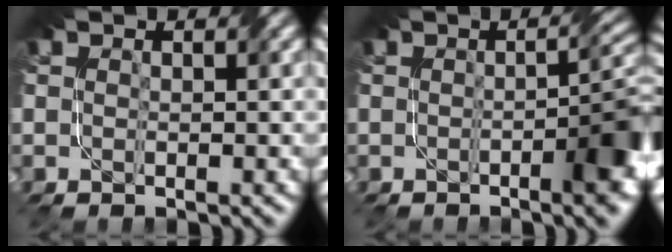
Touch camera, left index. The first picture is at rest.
{"total": 7.4, "force": [-1.4, 2.2, 6.9], "torque": [-0.065, -0.004, -0.016]}